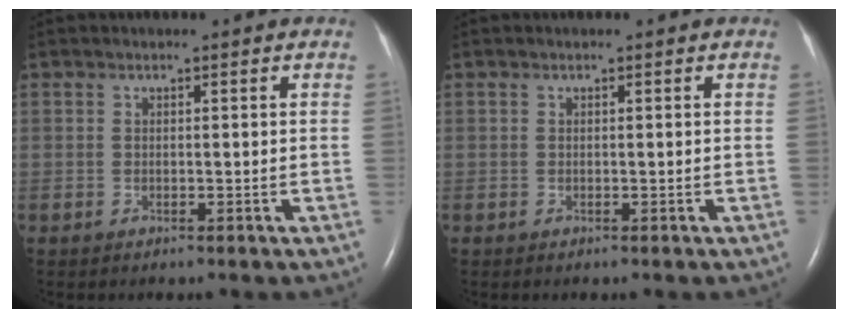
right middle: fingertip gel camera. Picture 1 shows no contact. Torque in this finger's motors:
{"motor_torque": [-0.03, 0.11, 0.00, 0.01]}